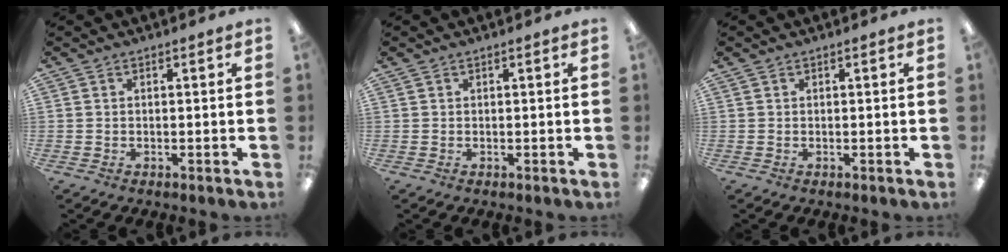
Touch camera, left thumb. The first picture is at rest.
{"total": 0.0}
{"total": 0.0}